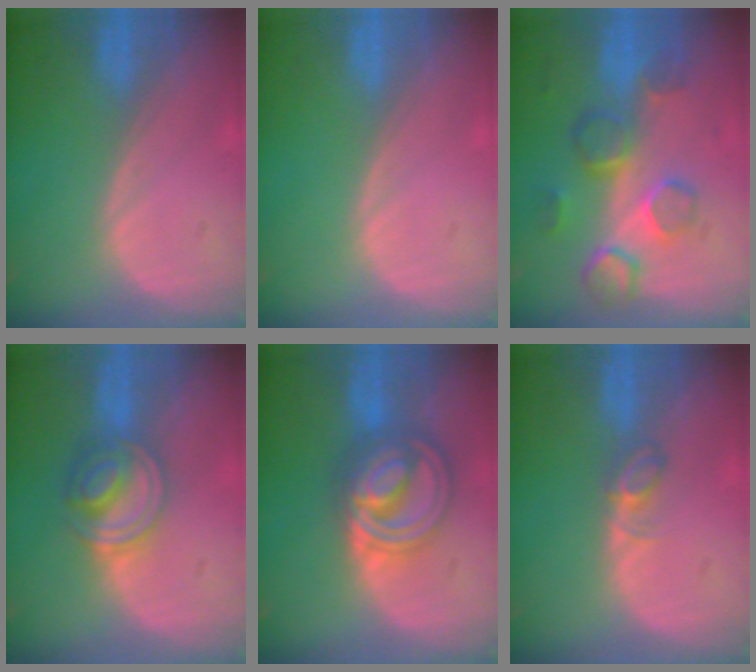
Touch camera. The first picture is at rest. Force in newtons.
{"total": 0.0}
{"total": 8.4, "press": 7.6, "slide": 3.6}
{"total": 6.1, "press": 6.0, "slide": 0.9}
{"total": 8.3, "press": 8.3, "slide": 0.6}
{"total": 2.4, "press": 2.4, "slide": 0.4}